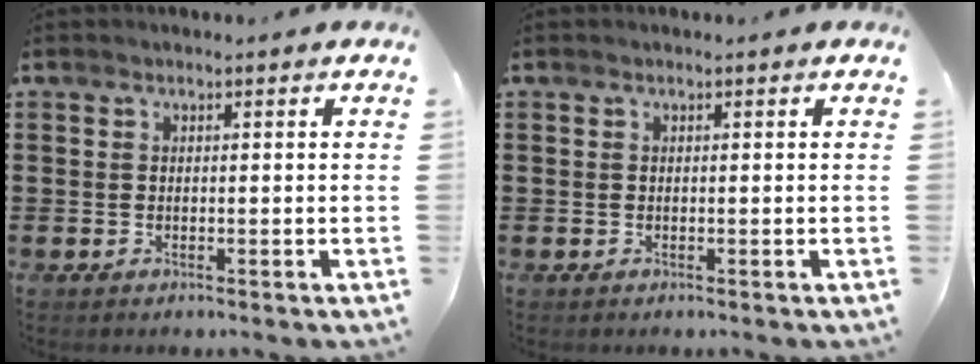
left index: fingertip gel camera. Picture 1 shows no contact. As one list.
[{"total": 0.0}]